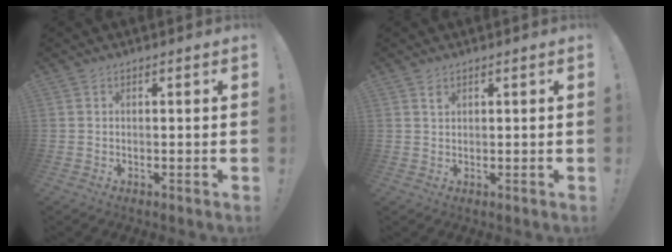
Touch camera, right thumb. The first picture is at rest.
{"total": 1.0, "force": [0.8, 0.5, 0.4], "torque": [0.004, -0.005, 0.012]}